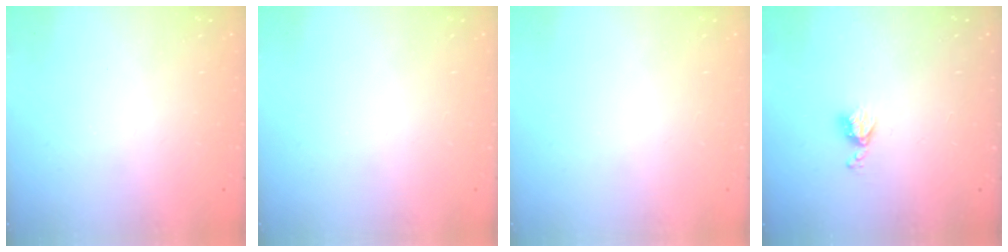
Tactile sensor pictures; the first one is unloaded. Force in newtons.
{"total": 0.0}
{"total": 0.0}
{"total": 5.8, "press": 5.7, "slide": 0.7}